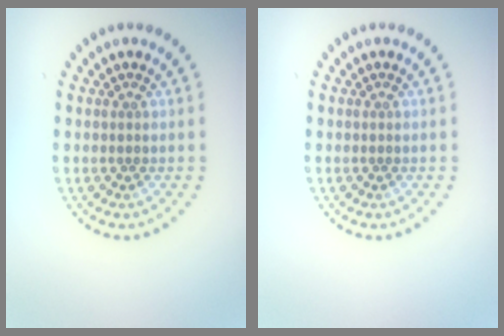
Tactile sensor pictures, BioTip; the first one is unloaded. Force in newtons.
{"total": 0.0}